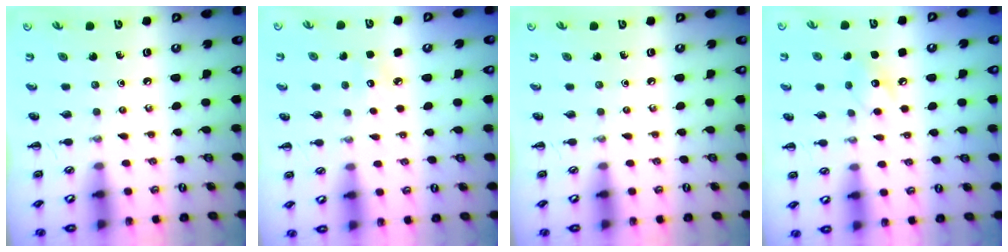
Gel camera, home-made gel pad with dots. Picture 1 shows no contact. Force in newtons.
{"total": 5.3, "press": 5.1, "slide": 1.4}
{"total": 0.0}
{"total": 8.0, "press": 7.9, "slide": 1.3}